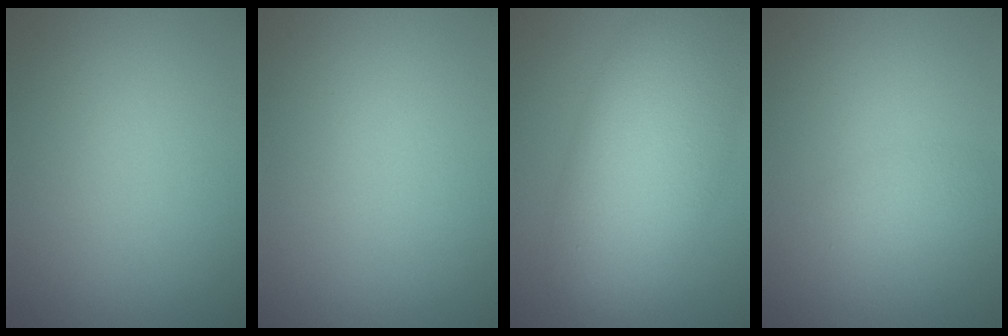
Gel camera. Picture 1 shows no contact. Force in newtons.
{"total": 0.0}
{"total": 10.0, "press": 10.0, "slide": 0.6}
{"total": 1.6, "press": 1.6, "slide": 0.1}